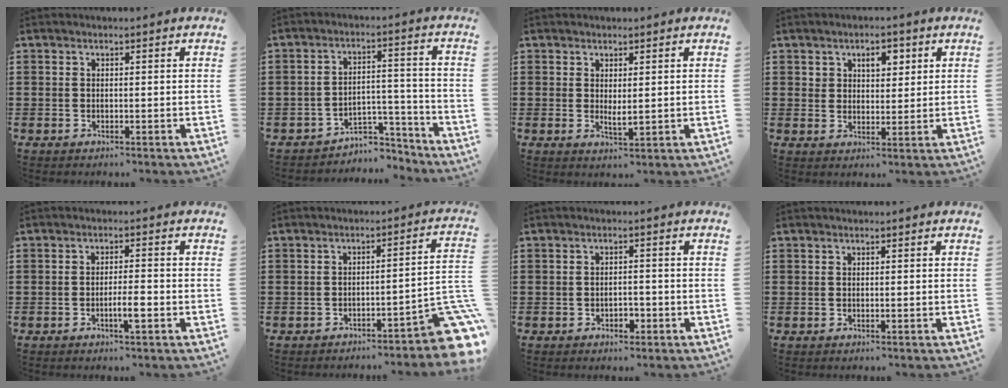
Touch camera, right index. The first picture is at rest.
{"total": 5.0, "force": [-4.6, 1.7, 1.1], "torque": [-0.019, 0.015, -0.091]}
{"total": 1.7, "force": [0.7, 0.5, 1.5], "torque": [-0.028, -0.003, 0.014]}
{"total": 3.6, "force": [1.9, 2.4, 2.0], "torque": [-0.033, 0.005, 0.027]}
{"total": 3.3, "force": [-1.3, 0.4, 3.0], "torque": [-0.051, -0.001, -0.023]}
{"total": 5.6, "force": [-3.9, 0.7, 4.0], "torque": [-0.053, -0.011, -0.073]}
{"total": 2.0, "force": [-1.2, 1.0, 1.2], "torque": [-0.024, 0.001, -0.025]}
{"total": 0.0}